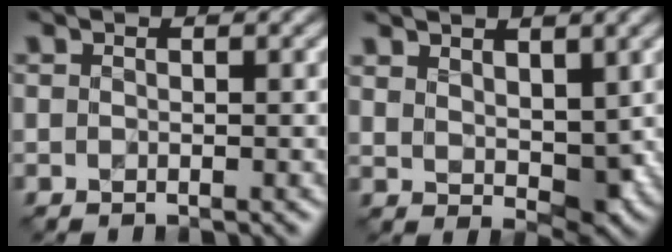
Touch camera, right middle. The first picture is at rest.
{"total": 3.9, "force": [1.6, 2.1, 2.9], "torque": [-0.056, -0.003, 0.036]}